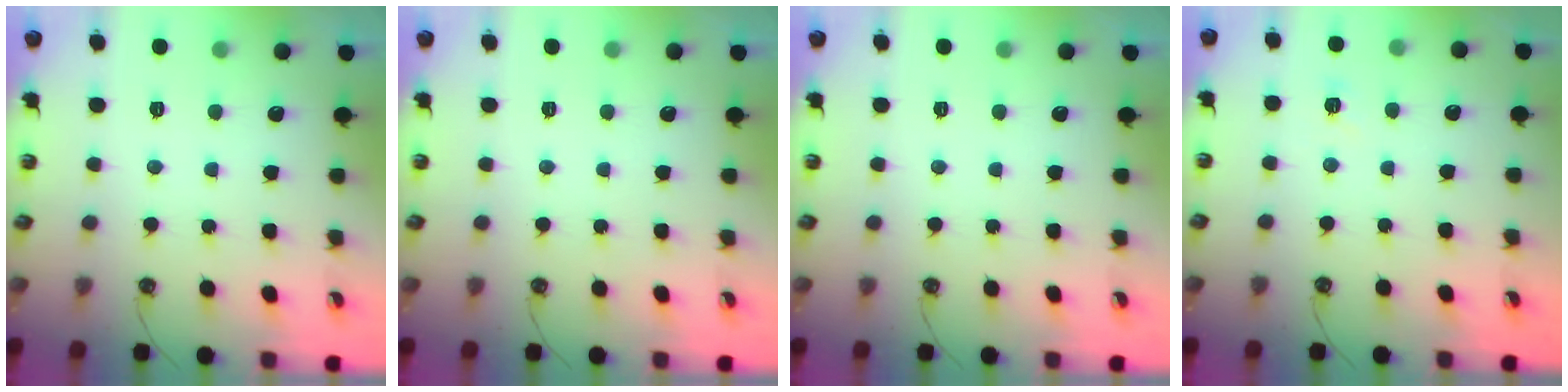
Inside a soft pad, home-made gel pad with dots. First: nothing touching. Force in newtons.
{"total": 0.0}
{"total": 0.0}
{"total": 2.9, "press": 2.8, "slide": 0.5}